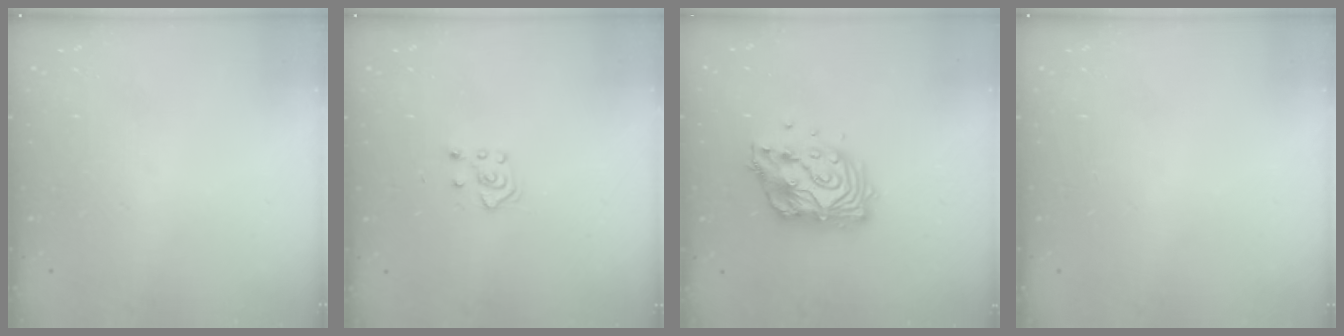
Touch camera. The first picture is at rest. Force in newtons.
{"total": 4.9, "press": 4.8, "slide": 0.8}
{"total": 13.0, "press": 13.0, "slide": 1.1}
{"total": 0.0}